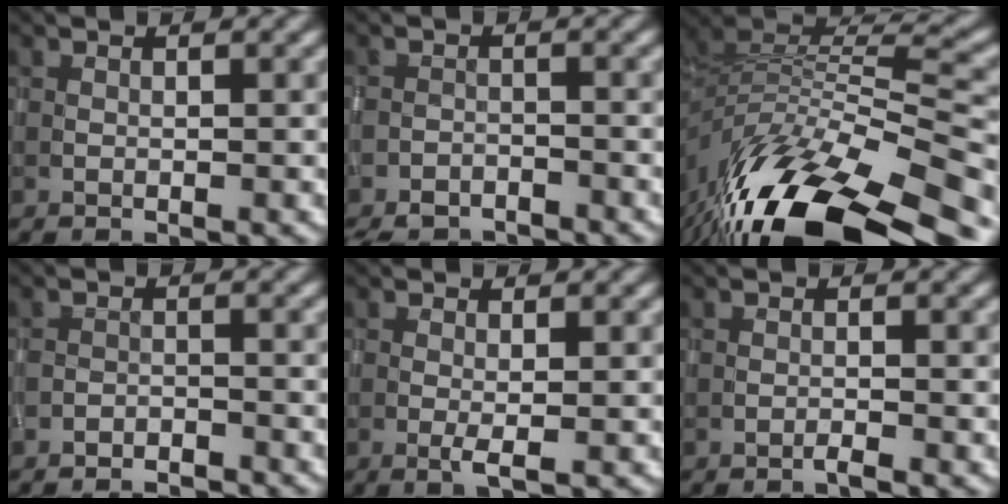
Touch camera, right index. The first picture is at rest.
{"total": 4.0, "force": [-3.7, 1.4, 0.5], "torque": [-0.003, -0.007, -0.063]}
{"total": 14.8, "force": [-9.3, 5.3, 10.2], "torque": [-0.202, 0.008, -0.155]}
{"total": 2.0, "force": [-2.0, 0.3, 0.0], "torque": [0.006, 0.002, -0.035]}
{"total": 1.1, "force": [-0.3, 0.0, 1.1], "torque": [-0.023, -0.003, -0.006]}
{"total": 0.8, "force": [-0.7, -0.1, 0.3], "torque": [-0.003, 0.003, -0.015]}